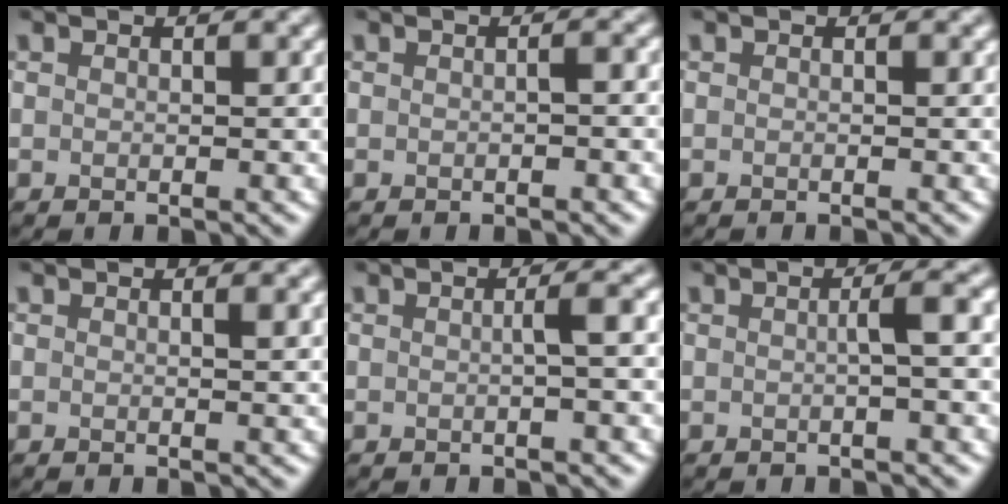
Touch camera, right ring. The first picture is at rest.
{"total": 0.9, "force": [-0.1, 0.2, 0.9], "torque": [-0.014, 0.004, -0.002]}
{"total": 0.5, "force": [-0.5, 0.1, 0.2], "torque": [0.002, -0.001, -0.010]}
{"total": 1.5, "force": [0.7, 0.5, 1.3], "torque": [-0.011, 0.005, 0.006]}
{"total": 2.4, "force": [0.2, 0.6, 2.3], "torque": [-0.028, 0.011, -0.004]}
{"total": 2.8, "force": [0.2, 0.6, 2.7], "torque": [-0.036, 0.011, -0.003]}